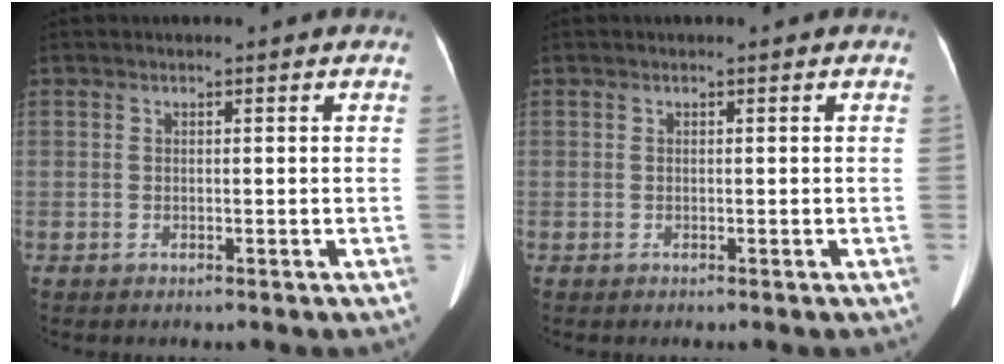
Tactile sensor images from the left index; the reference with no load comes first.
{"total": 0.0}